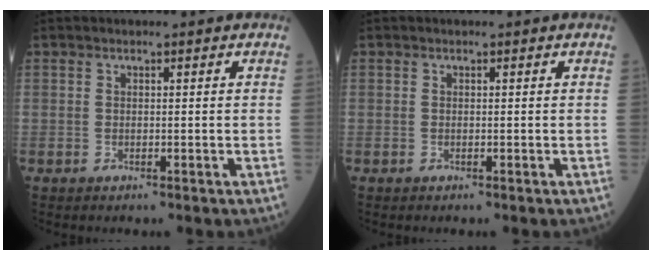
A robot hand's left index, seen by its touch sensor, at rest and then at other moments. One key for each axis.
{"total": 0.0}